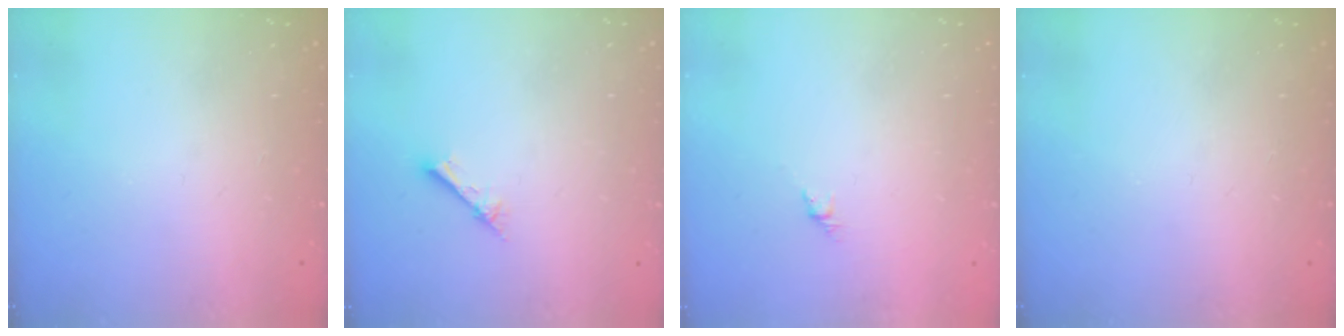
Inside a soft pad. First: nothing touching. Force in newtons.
{"total": 2.1, "press": 2.1, "slide": 0.2}
{"total": 3.0, "press": 2.9, "slide": 0.7}
{"total": 0.0}